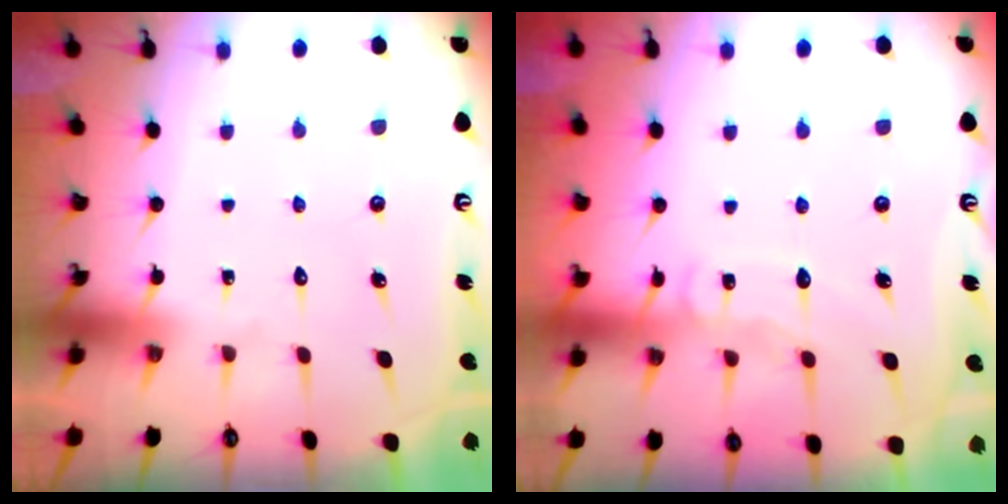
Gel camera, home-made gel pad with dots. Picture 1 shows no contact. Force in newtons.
{"total": 8.0, "press": 7.9, "slide": 0.7}